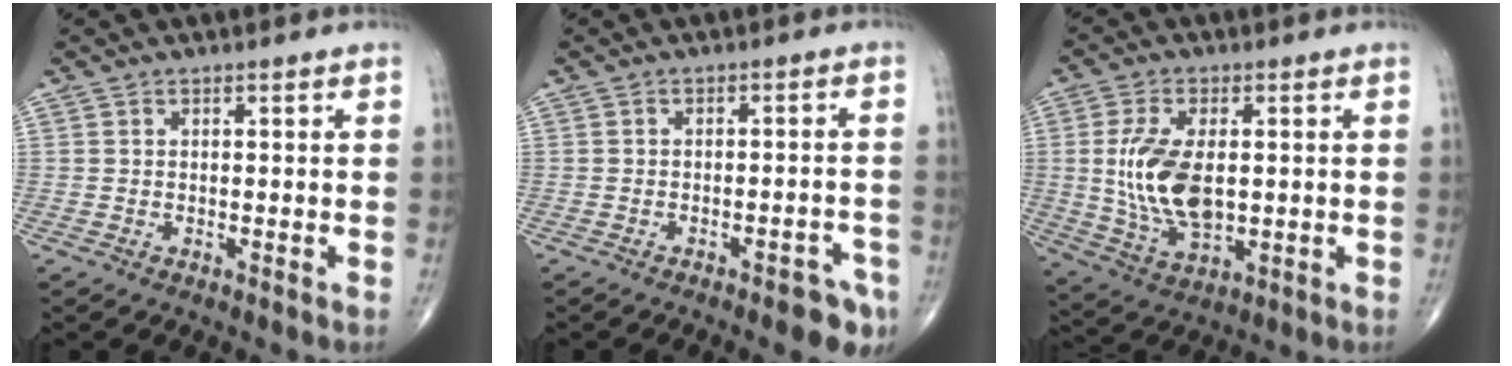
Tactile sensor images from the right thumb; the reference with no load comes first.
{"total": 6.2, "force": [-3.9, 2.3, 4.2], "torque": [-0.040, 0.024, -0.046]}
{"total": 12.9, "force": [0.6, 6.8, 10.9], "torque": [-0.214, -0.012, 0.022]}